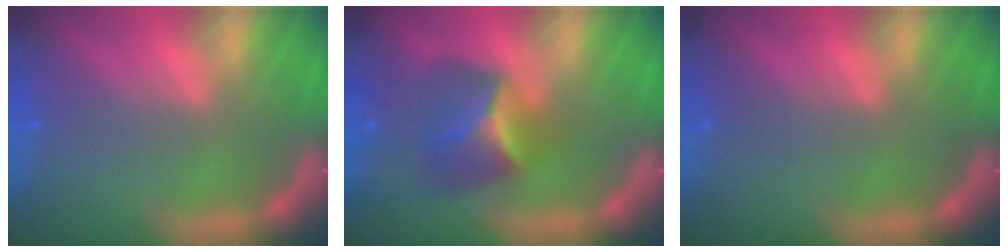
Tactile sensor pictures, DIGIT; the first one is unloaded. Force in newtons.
{"total": 4.9}
{"total": 0.0}